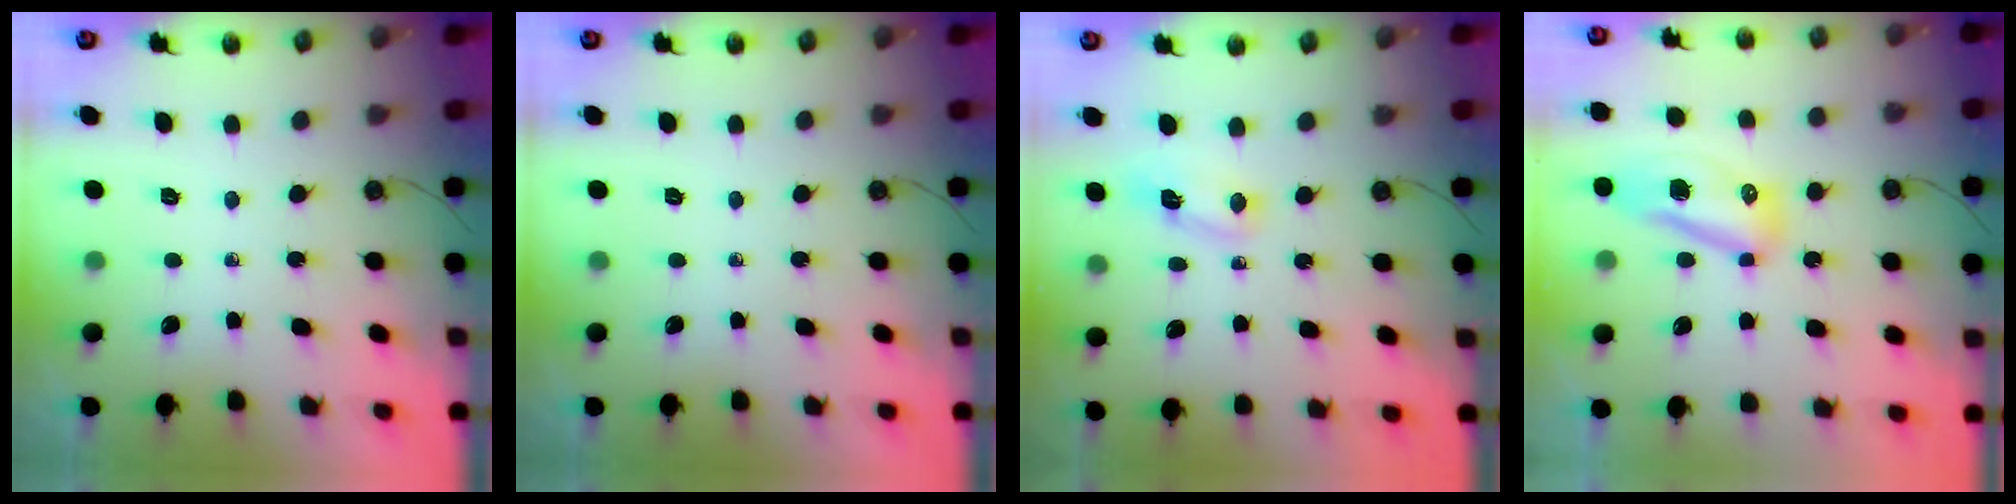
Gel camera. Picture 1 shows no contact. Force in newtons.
{"total": 0.0}
{"total": 3.5, "press": 3.1, "slide": 1.5}
{"total": 12.1, "press": 10.7, "slide": 5.6}